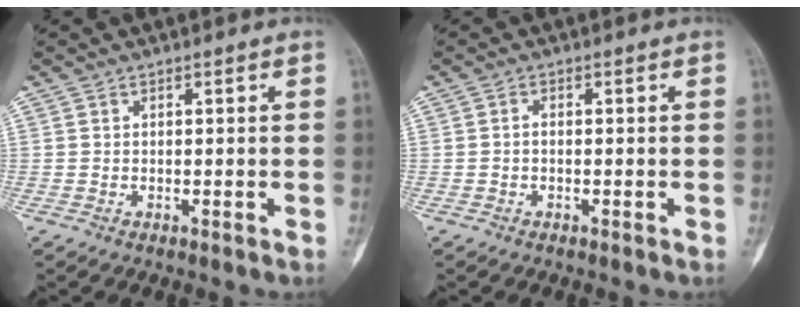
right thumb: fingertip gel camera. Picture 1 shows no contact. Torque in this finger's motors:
{"motor_torque": [-0.19, -0.19, 0.27, 0.19, -0.06]}